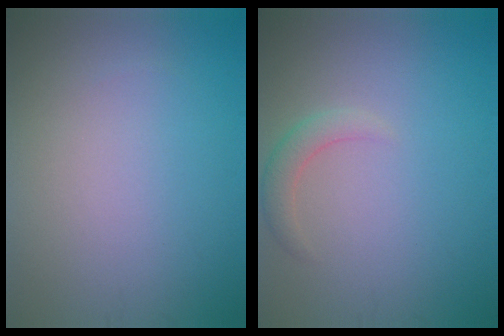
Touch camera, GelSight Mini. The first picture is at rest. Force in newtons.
{"total": 1.7, "press": 1.7, "slide": 0.3}